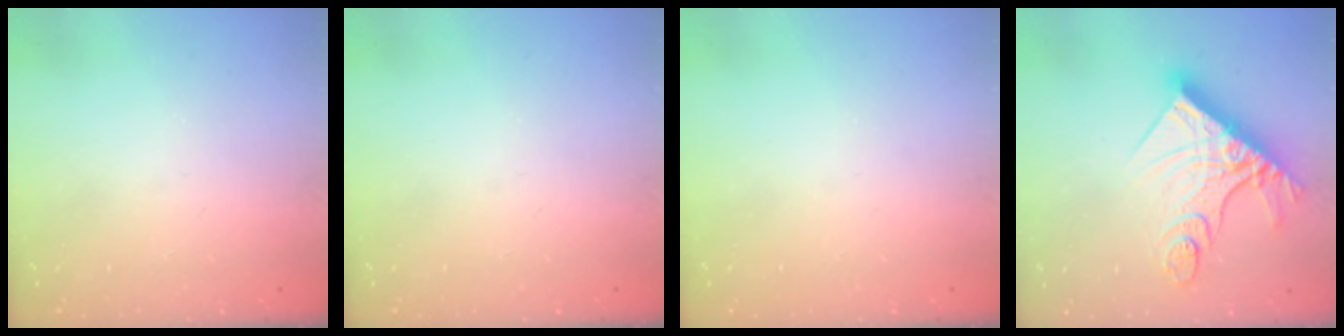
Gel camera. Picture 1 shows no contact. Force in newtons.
{"total": 0.0}
{"total": 0.0}
{"total": 19.0, "press": 18.9, "slide": 2.3}